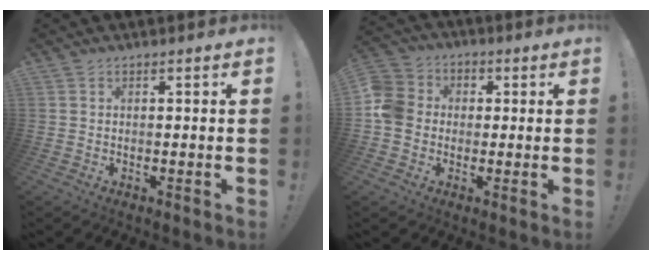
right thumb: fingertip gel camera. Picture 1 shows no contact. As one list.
[{"total": 9.8, "force": [-1.3, 8.7, 4.4], "torque": [-0.076, 0.028, -0.021]}]